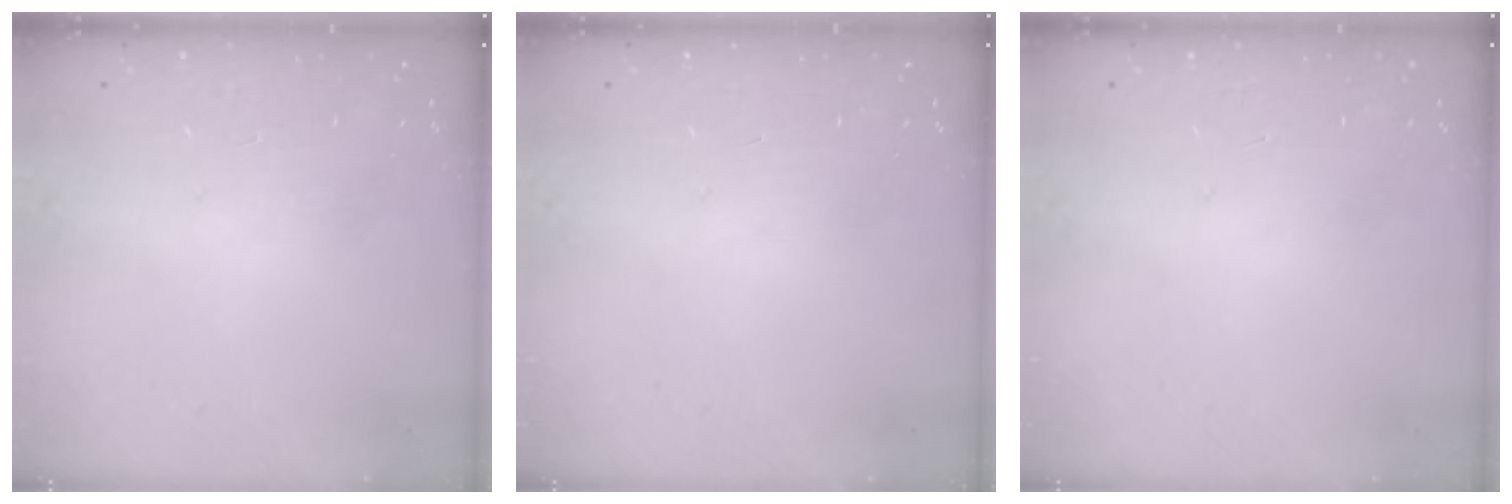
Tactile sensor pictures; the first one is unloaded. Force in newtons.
{"total": 0.0}
{"total": 0.0}